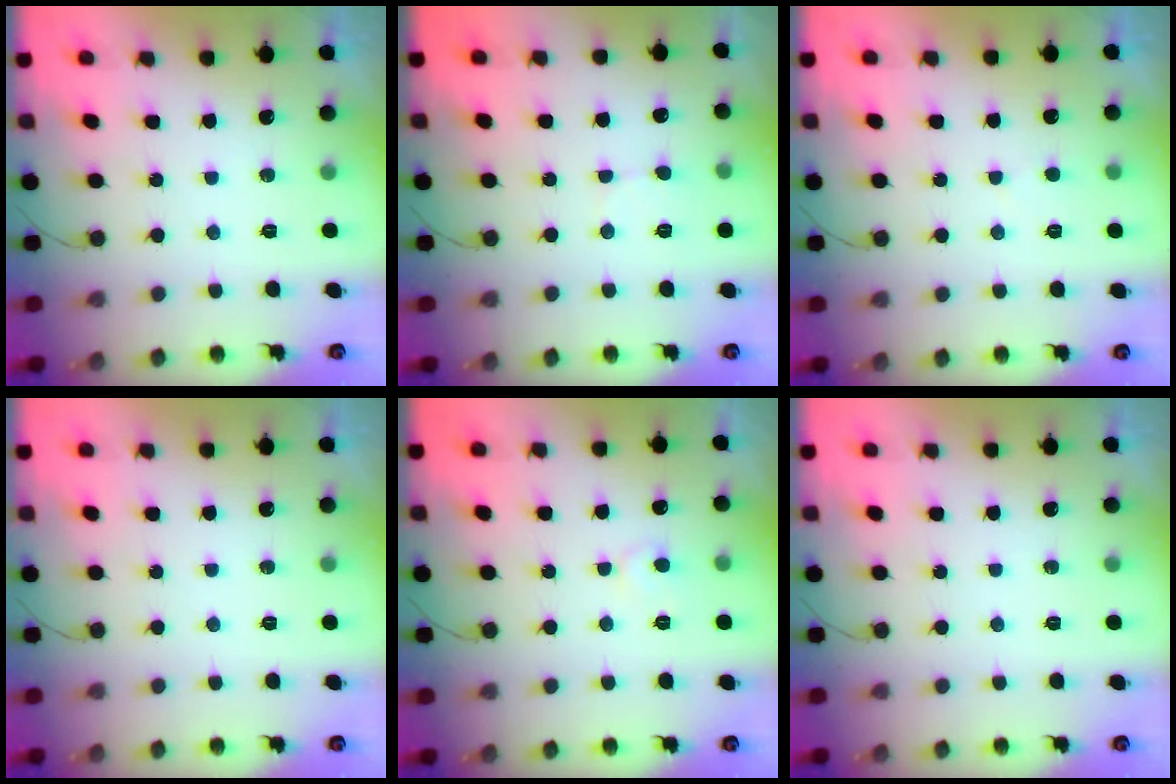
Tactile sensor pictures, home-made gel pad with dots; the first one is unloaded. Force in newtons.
{"total": 5.0, "press": 4.9, "slide": 0.5}
{"total": 2.3, "press": 2.3, "slide": 0.3}
{"total": 0.0}
{"total": 5.5, "press": 5.5, "slide": 0.5}
{"total": 0.0}